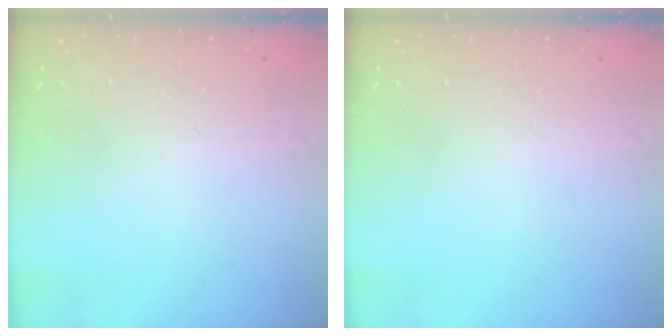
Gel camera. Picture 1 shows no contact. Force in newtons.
{"total": 0.0}